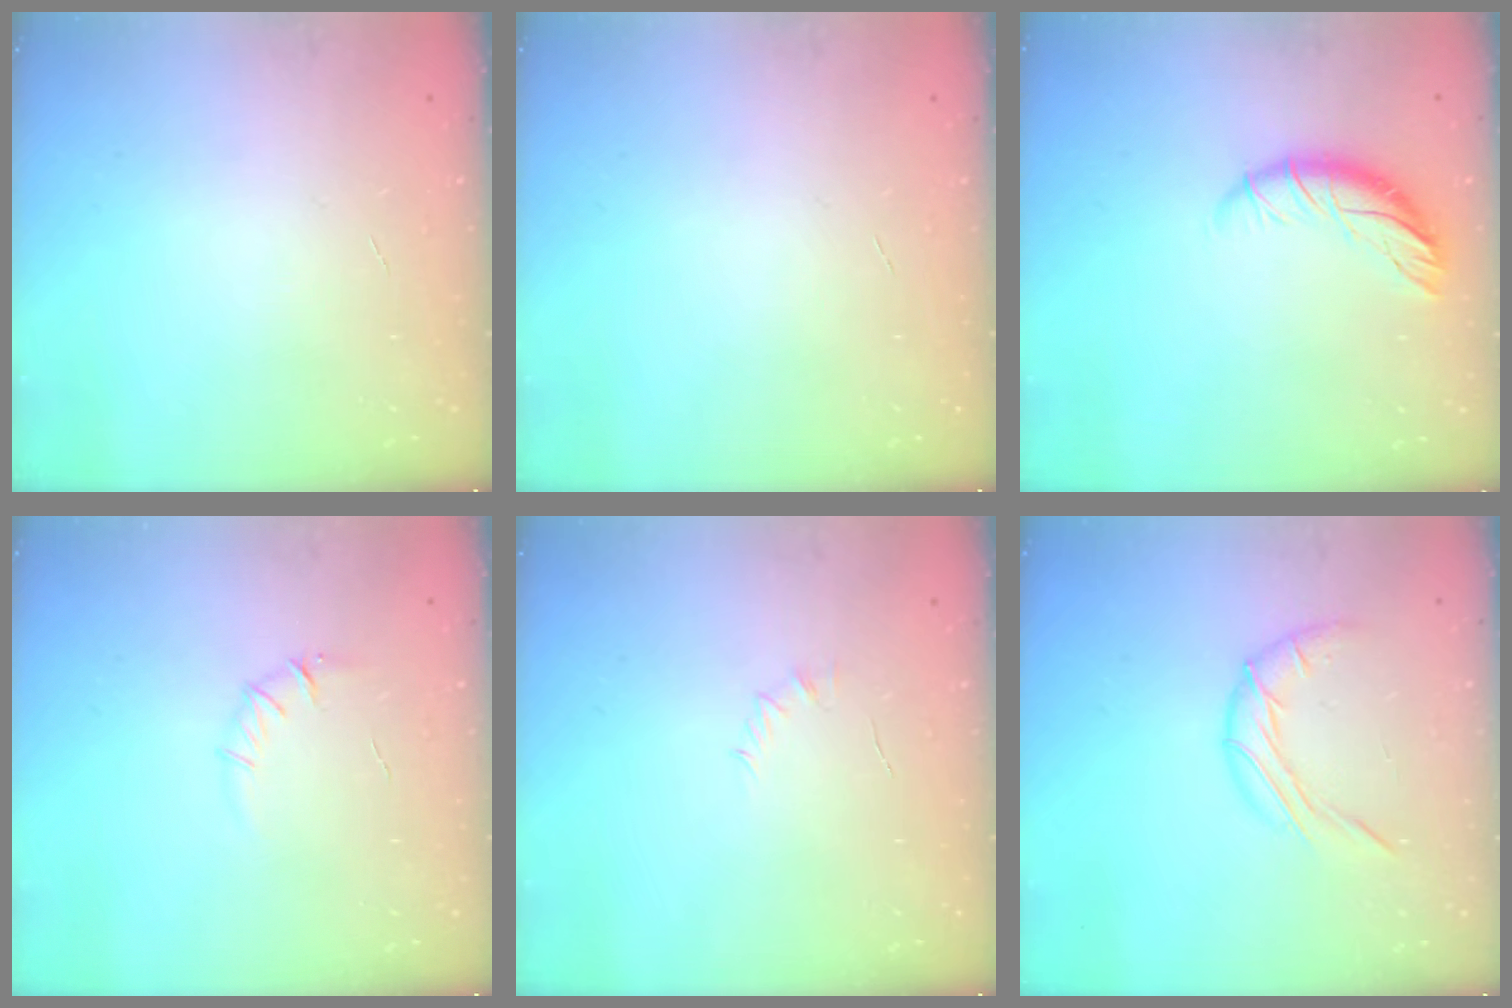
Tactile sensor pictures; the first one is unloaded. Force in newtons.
{"total": 0.0}
{"total": 8.9, "press": 8.9, "slide": 0.3}
{"total": 4.7, "press": 4.4, "slide": 1.5}
{"total": 4.1, "press": 3.9, "slide": 1.3}
{"total": 9.6, "press": 9.6, "slide": 0.7}